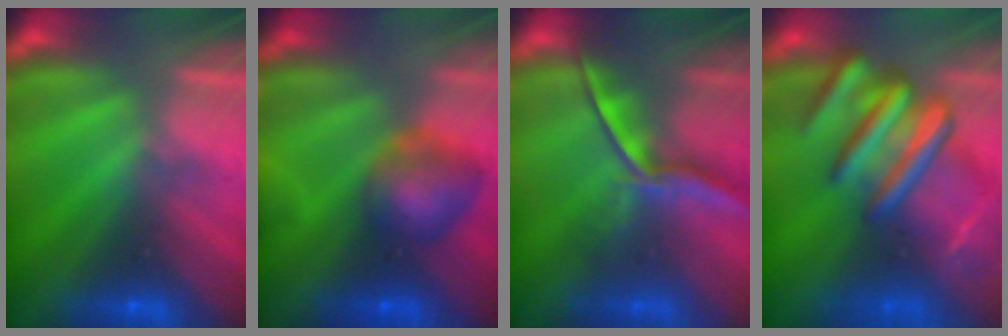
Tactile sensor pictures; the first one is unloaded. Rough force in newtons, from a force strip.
{"total": 10.8}
{"total": 1.4}
{"total": 9.4}